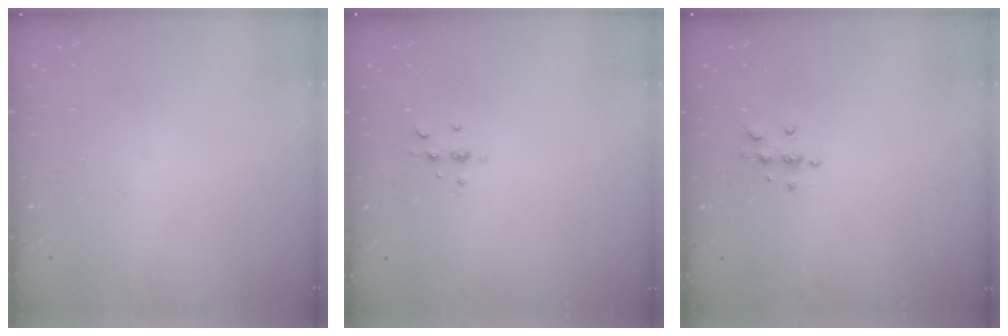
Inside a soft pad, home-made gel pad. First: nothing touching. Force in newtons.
{"total": 3.7, "press": 3.3, "slide": 1.6}
{"total": 4.7, "press": 4.6, "slide": 0.5}